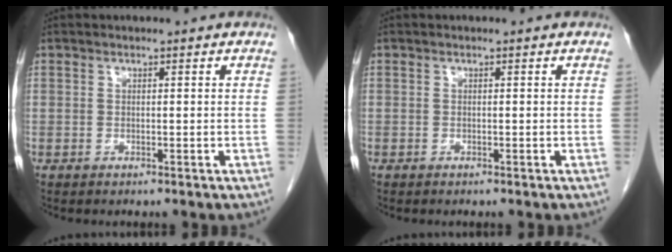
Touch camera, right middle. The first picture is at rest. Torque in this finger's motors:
{"motor_torque": [0.81, -1.33, 0.79, 0.15]}